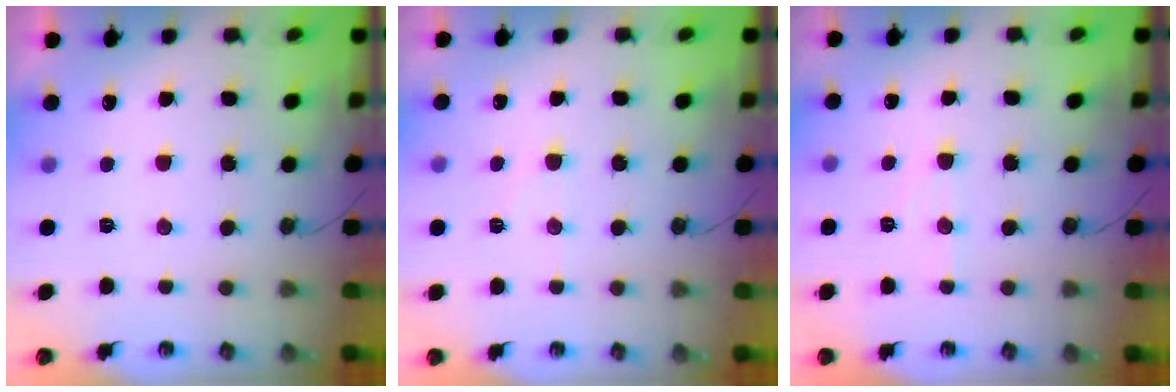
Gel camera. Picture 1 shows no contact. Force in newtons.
{"total": 4.7, "press": 4.7, "slide": 0.5}
{"total": 5.3, "press": 5.3, "slide": 0.2}